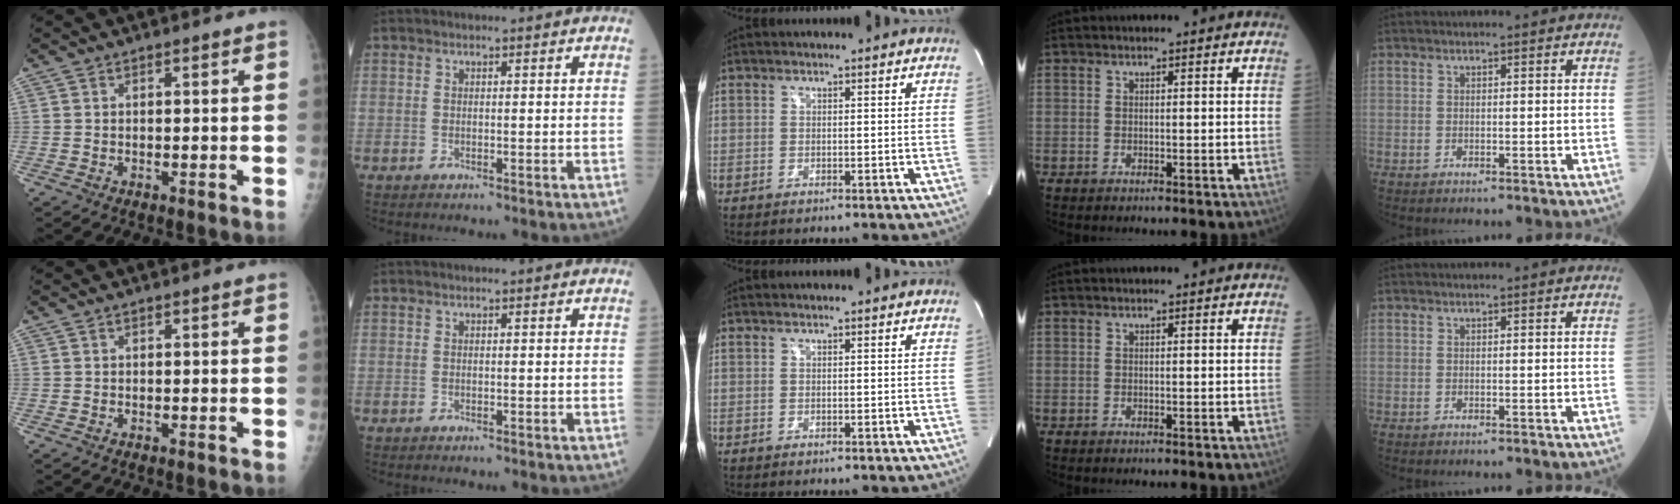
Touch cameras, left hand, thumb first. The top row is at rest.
{}